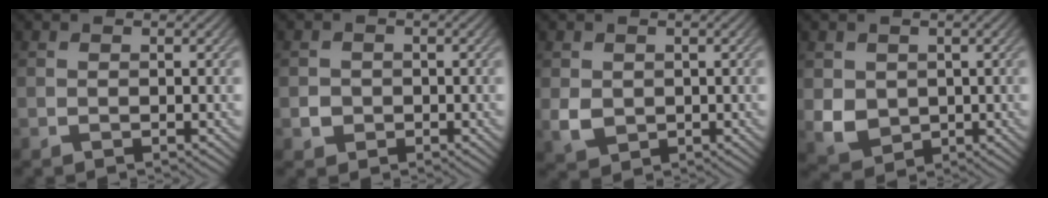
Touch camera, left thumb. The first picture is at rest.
{"total": 1.9, "force": [-0.5, 1.7, 0.4], "torque": [-0.002, -0.005, -0.012]}
{"total": 2.8, "force": [0.2, 2.4, 1.4], "torque": [-0.038, -0.007, 0.009]}
{"total": 4.5, "force": [0.5, 3.9, 2.1], "torque": [-0.062, -0.013, 0.010]}